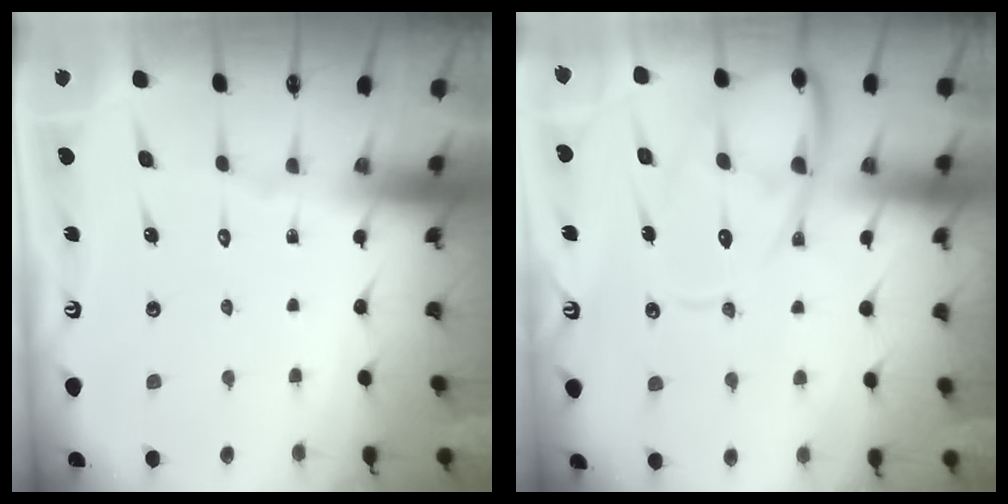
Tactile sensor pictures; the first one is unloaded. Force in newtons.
{"total": 14.2, "press": 14.1, "slide": 1.5}